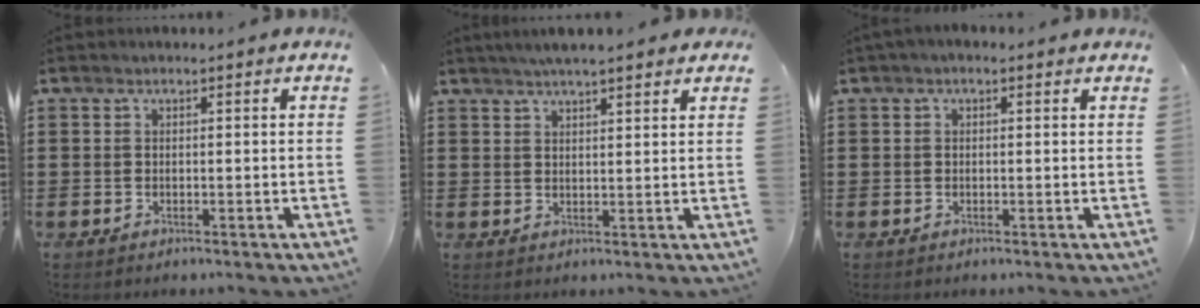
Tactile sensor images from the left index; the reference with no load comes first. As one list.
[{"total": 3.6, "force": [3.1, 0.2, 1.8], "torque": [-0.041, 0.004, 0.057]}, {"total": 0.7, "force": [0.1, 0.5, 0.5], "torque": [-0.011, 0.006, 0.000]}]